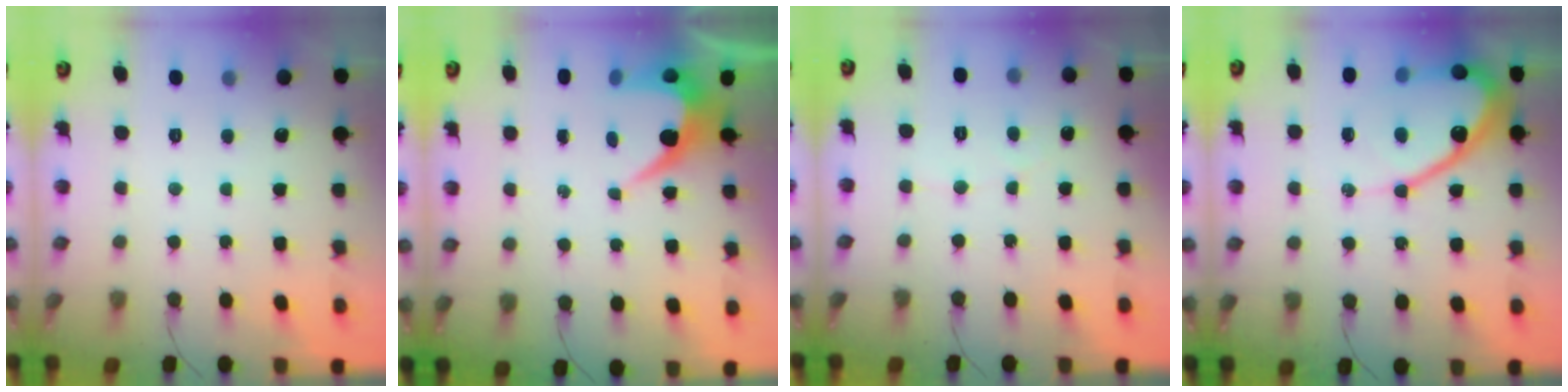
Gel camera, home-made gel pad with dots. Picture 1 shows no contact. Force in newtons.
{"total": 6.8, "press": 6.8, "slide": 0.5}
{"total": 2.4, "press": 2.4, "slide": 0.2}
{"total": 14.2, "press": 14.1, "slide": 1.1}